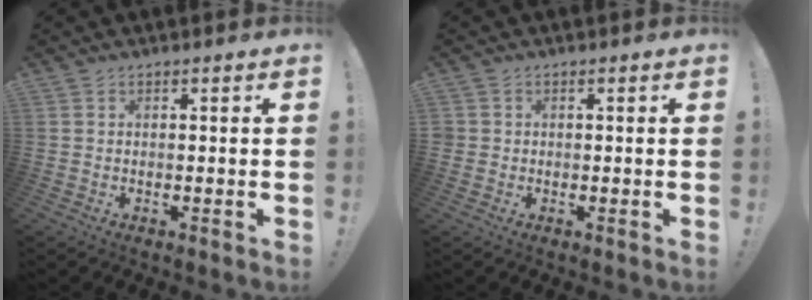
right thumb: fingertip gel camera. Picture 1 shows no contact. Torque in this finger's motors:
{"motor_torque": [0.00, 0.07, 0.03, -0.20, 0.07]}